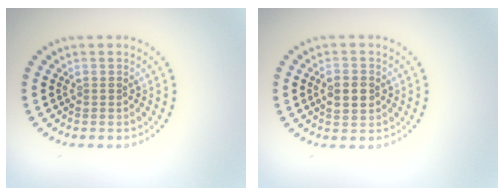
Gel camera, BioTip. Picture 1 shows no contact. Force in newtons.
{"total": 2.6, "press": 2.6, "slide": 0.1}